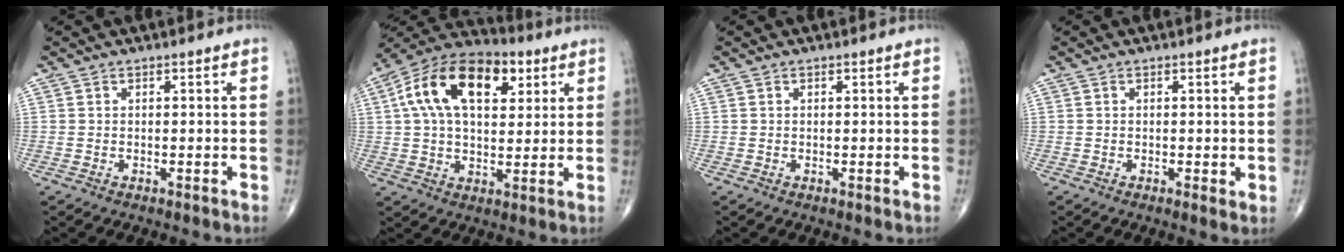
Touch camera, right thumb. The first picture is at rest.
{"total": 19.0, "force": [6.2, 10.8, 14.3], "torque": [-0.227, 0.011, 0.096]}
{"total": 0.0}
{"total": 1.3, "force": [-0.2, 0.4, 1.2], "torque": [-0.017, -0.005, -0.006]}